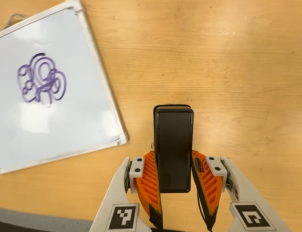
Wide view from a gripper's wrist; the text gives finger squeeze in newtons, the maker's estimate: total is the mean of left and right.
{"total": 5.0, "left": 3.6, "right": 6.4}